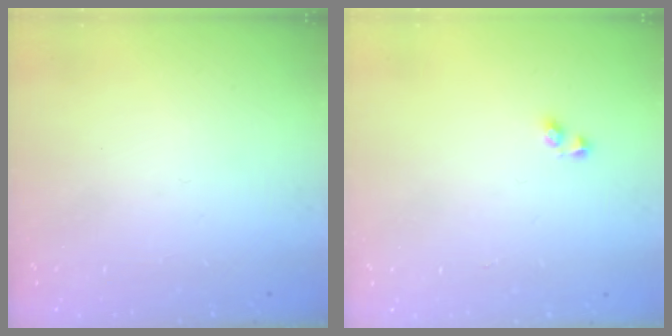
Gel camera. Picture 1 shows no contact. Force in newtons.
{"total": 2.9, "press": 2.7, "slide": 1.1}